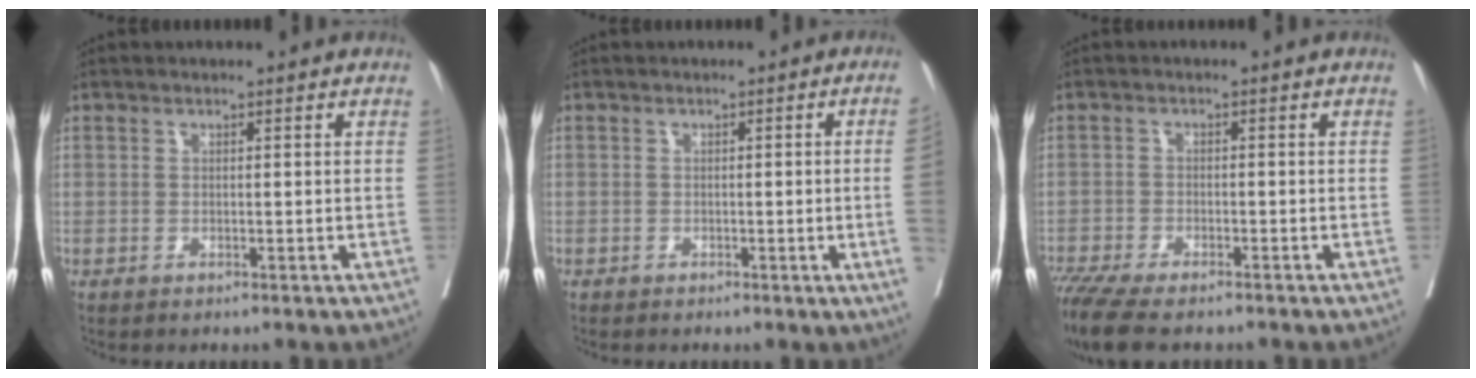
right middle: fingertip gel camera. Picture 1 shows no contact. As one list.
[{"total": 3.4, "force": [-0.5, -1.1, 3.2], "torque": [-0.039, -0.007, -0.007]}, {"total": 9.8, "force": [-7.9, 2.4, 5.2], "torque": [-0.094, -0.015, -0.129]}]